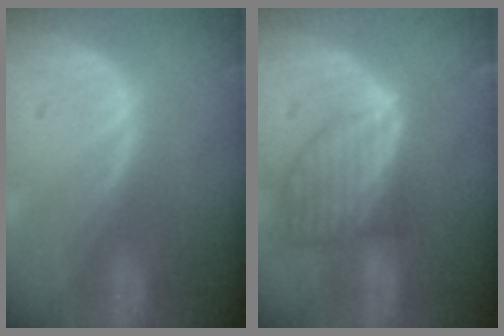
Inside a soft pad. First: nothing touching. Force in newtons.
{"total": 8.1, "press": 7.3, "slide": 3.4}